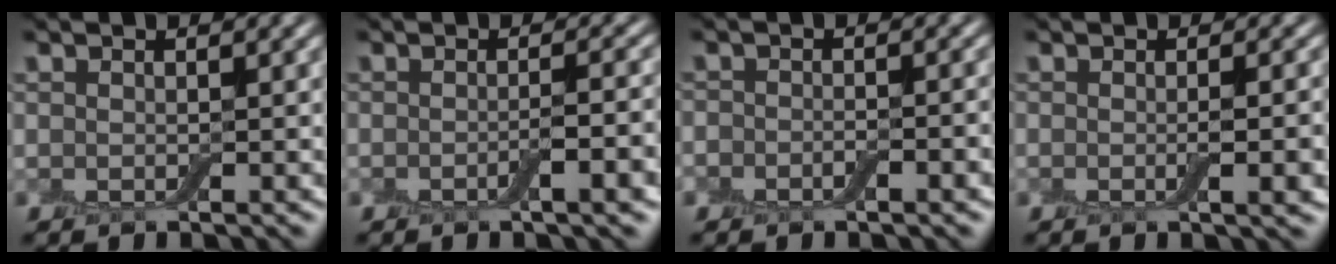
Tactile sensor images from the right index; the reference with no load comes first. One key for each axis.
{"total": 3.1, "fx": -1.0, "fy": 0.7, "fz": 2.9, "tx": -0.040, "ty": 0.006, "tz": -0.022}
{"total": 2.6, "fx": -1.2, "fy": 1.5, "fz": 1.7, "tx": -0.003, "ty": 0.004, "tz": -0.021}
{"total": 3.3, "fx": -0.5, "fy": 0.8, "fz": 3.2, "tx": -0.042, "ty": -0.003, "tz": -0.009}